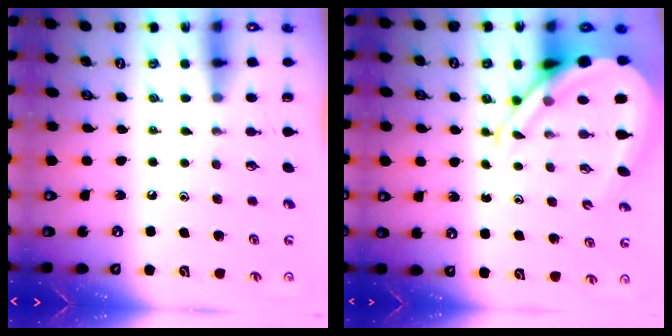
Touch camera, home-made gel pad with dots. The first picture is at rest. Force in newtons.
{"total": 13.6, "press": 13.5, "slide": 1.4}